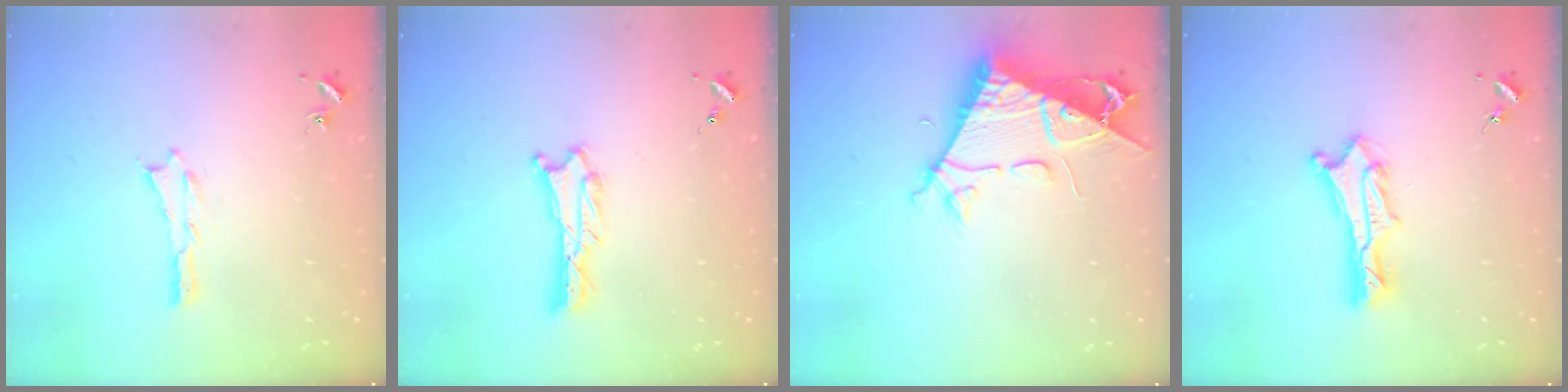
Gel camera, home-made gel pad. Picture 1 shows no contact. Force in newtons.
{"total": 0.9, "press": 0.9, "slide": 0.1}
{"total": 8.8, "press": 8.8, "slide": 1.1}
{"total": 3.0, "press": 3.0, "slide": 0.2}